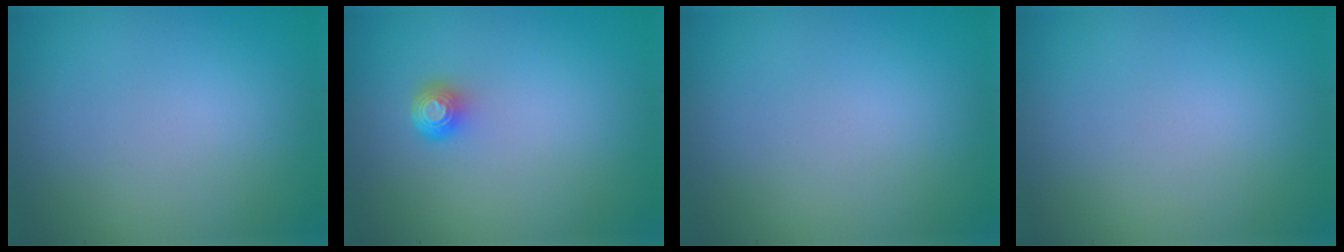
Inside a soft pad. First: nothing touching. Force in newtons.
{"total": 1.5, "press": 1.1, "slide": 1.1}
{"total": 0.0}
{"total": 0.0}